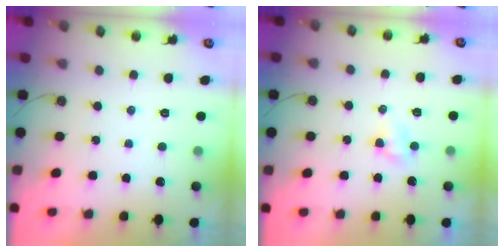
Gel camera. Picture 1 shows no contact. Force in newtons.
{"total": 2.4, "press": 2.4, "slide": 0.3}